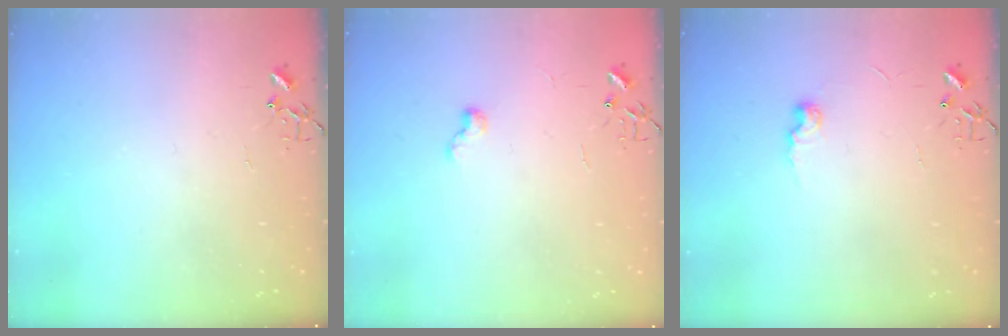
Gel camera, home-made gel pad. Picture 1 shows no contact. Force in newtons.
{"total": 5.1, "press": 5.0, "slide": 0.6}
{"total": 6.0, "press": 6.0, "slide": 0.5}